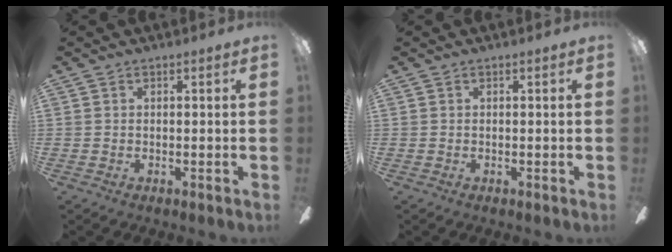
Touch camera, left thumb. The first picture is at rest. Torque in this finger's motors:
{"motor_torque": [0.00, 0.00, -0.02, 0.02, 0.00]}